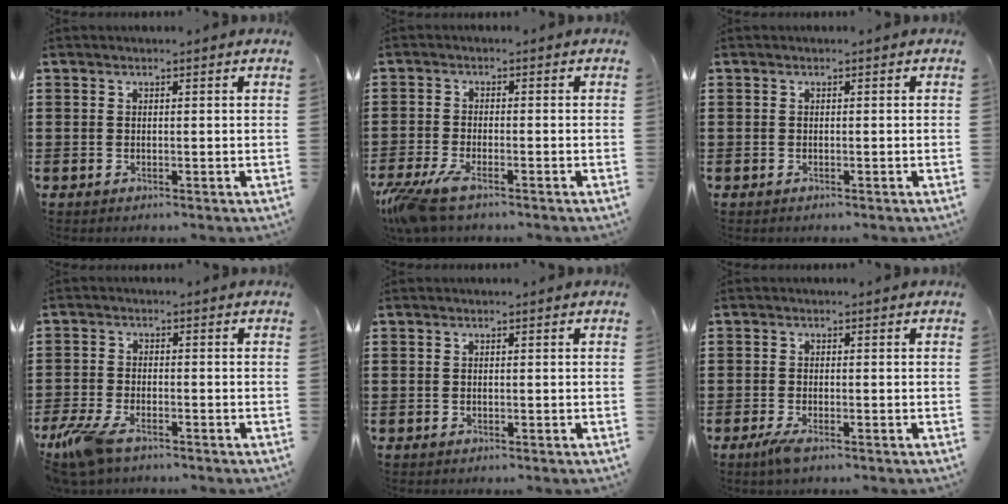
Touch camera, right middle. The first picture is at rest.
{"total": 5.0, "force": [-3.9, 0.5, 3.0], "torque": [-0.086, -0.021, -0.081]}
{"total": 0.0}
{"total": 6.4, "force": [-4.4, 2.1, 4.1], "torque": [-0.106, -0.013, -0.086]}
{"total": 0.0}
{"total": 2.1, "force": [-1.3, 0.4, 1.7], "torque": [-0.037, -0.006, -0.025]}